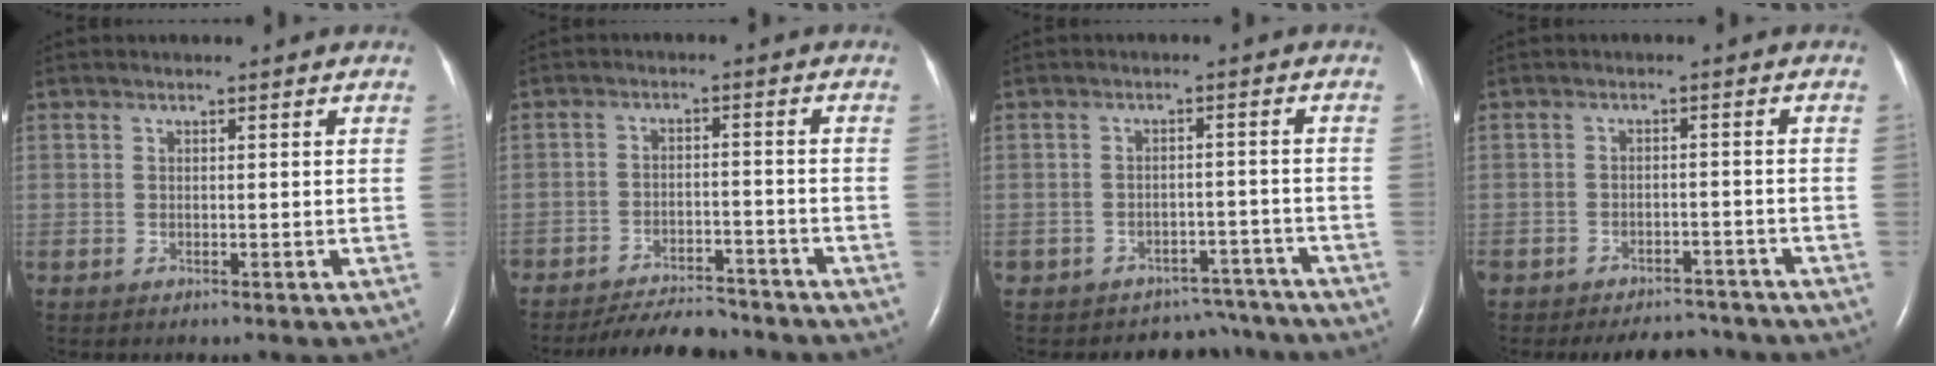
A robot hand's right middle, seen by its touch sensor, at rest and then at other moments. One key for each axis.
{"total": 8.7, "fx": -8.1, "fy": 2.1, "fz": 2.3, "tx": -0.033, "ty": -0.006, "tz": -0.122}
{"total": 7.1, "fx": -6.2, "fy": 3.4, "fz": -0.8, "tx": 0.022, "ty": 0.034, "tz": -0.072}
{"total": 7.1, "fx": -6.4, "fy": 2.7, "fz": 1.5, "tx": -0.017, "ty": 0.000, "tz": -0.082}